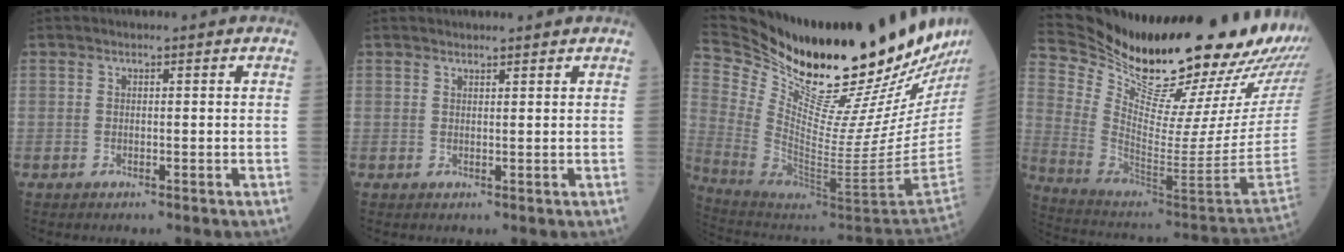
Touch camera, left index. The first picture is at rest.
{"total": 2.5, "force": [2.4, 0.2, 0.6], "torque": [-0.010, 0.016, 0.032]}
{"total": 31.6, "force": [26.3, 0.8, 17.5], "torque": [-0.298, -0.122, 0.399]}
{"total": 34.0, "force": [28.2, 2.9, 18.8], "torque": [-0.323, -0.116, 0.402]}